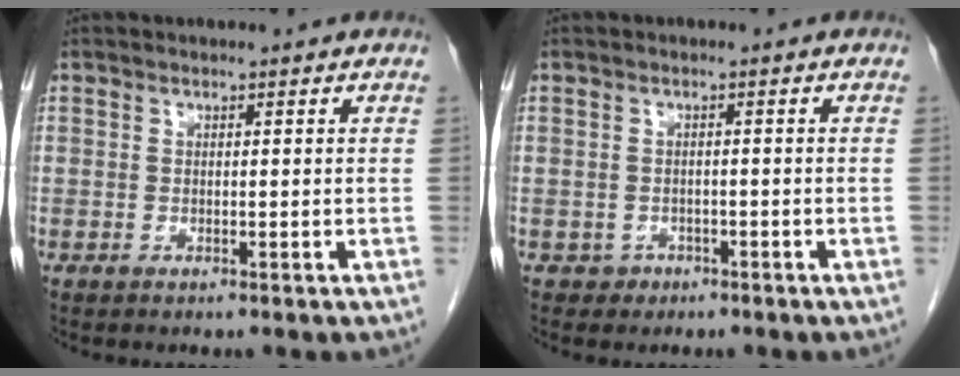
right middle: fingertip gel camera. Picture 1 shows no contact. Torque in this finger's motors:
{"motor_torque": [-0.51, 0.03, -0.04, -0.01]}